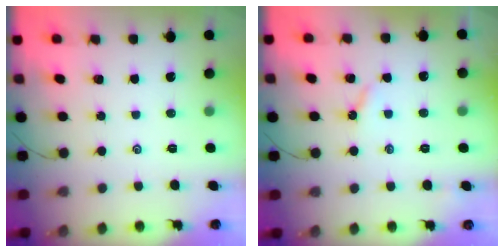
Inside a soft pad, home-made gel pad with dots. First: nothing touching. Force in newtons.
{"total": 2.6, "press": 2.6, "slide": 0.3}